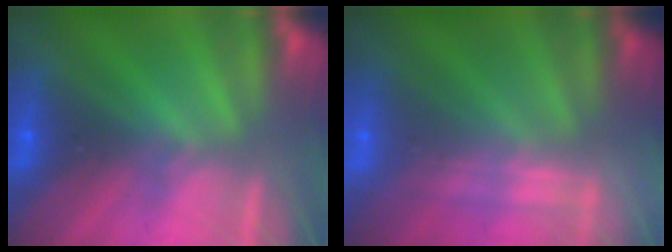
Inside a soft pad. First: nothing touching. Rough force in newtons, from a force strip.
{"total": 2.2}